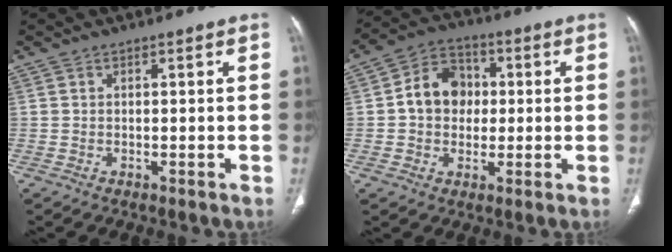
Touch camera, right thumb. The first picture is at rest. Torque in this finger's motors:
{"motor_torque": [0.56, 2.19, 1.10, -0.31, 0.09]}